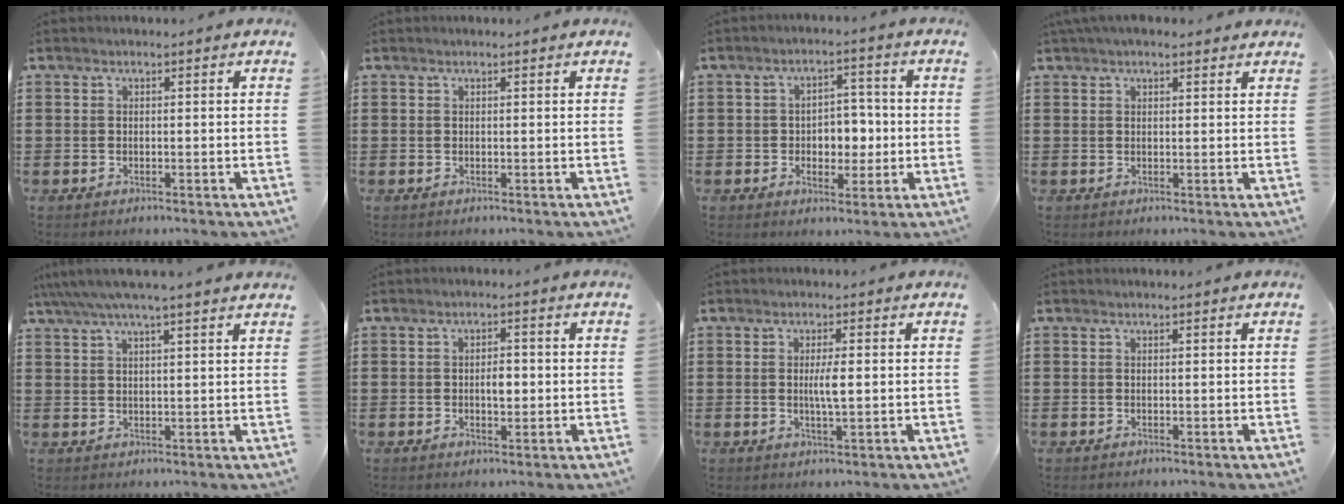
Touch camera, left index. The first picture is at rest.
{"total": 0.0}
{"total": 4.7, "force": [-0.6, 3.7, 2.9], "torque": [-0.050, 0.006, -0.019]}
{"total": 2.3, "force": [1.7, 1.1, 1.0], "torque": [-0.025, 0.007, 0.032]}
{"total": 4.2, "force": [3.4, 0.0, 2.5], "torque": [-0.060, -0.008, 0.059]}
{"total": 2.7, "force": [-0.1, 1.3, 2.4], "torque": [-0.039, 0.001, -0.007]}
{"total": 3.1, "force": [0.1, 0.4, 3.1], "torque": [-0.059, -0.003, -0.001]}
{"total": 0.0}